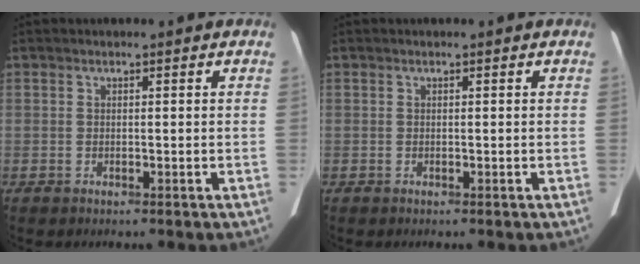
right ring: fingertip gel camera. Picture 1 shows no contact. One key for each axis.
{"total": 0.0}